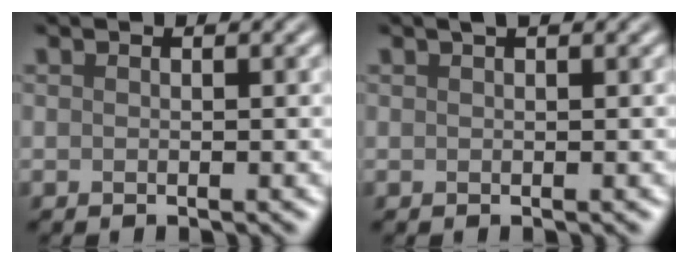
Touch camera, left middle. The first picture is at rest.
{"total": 0.8, "force": [0.6, 0.1, 0.5], "torque": [-0.007, 0.004, 0.010]}